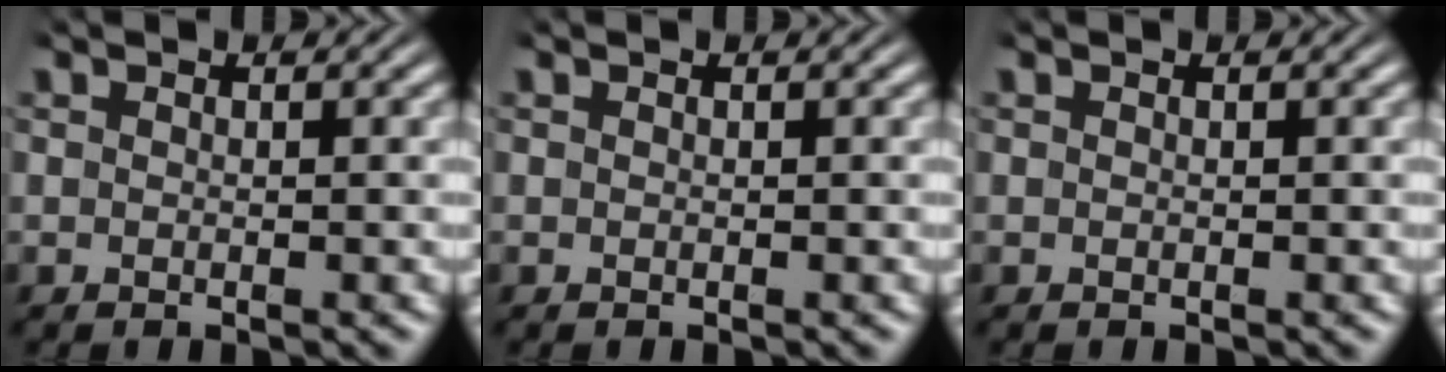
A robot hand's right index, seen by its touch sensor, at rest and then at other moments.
{"total": 0.0}
{"total": 0.0}